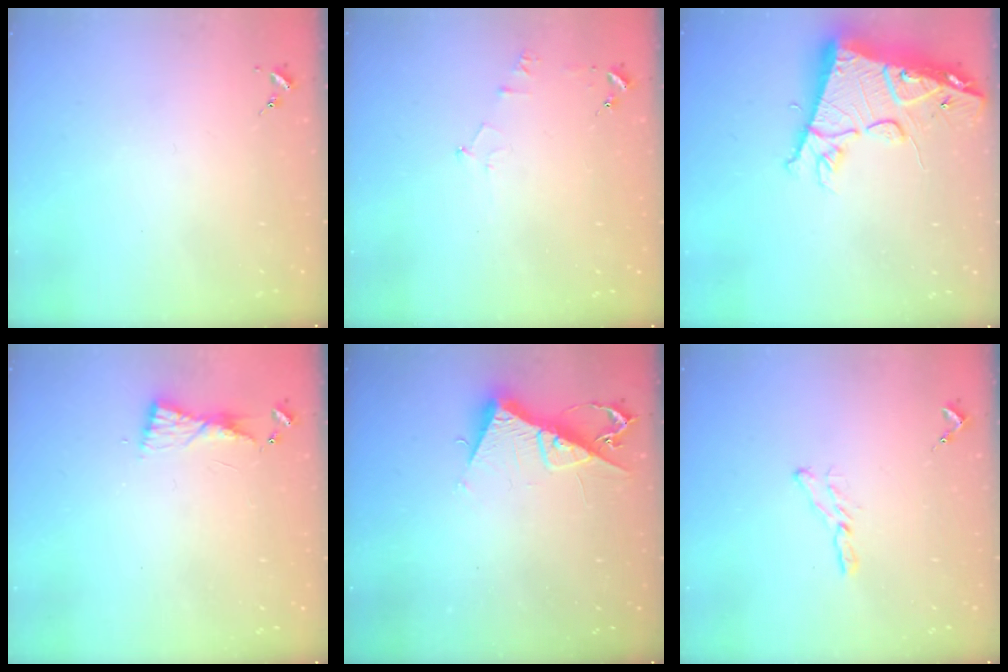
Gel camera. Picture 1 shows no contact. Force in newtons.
{"total": 6.6, "press": 6.6, "slide": 0.9}
{"total": 17.5, "press": 17.4, "slide": 1.9}
{"total": 5.6, "press": 5.6, "slide": 0.8}
{"total": 10.2, "press": 10.2, "slide": 0.7}
{"total": 6.2, "press": 6.2, "slide": 0.3}